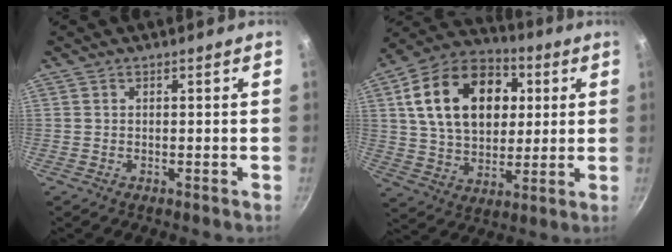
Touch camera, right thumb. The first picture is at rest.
{"total": 22.6, "force": [5.4, 15.6, 15.4], "torque": [-0.235, 0.008, 0.085]}